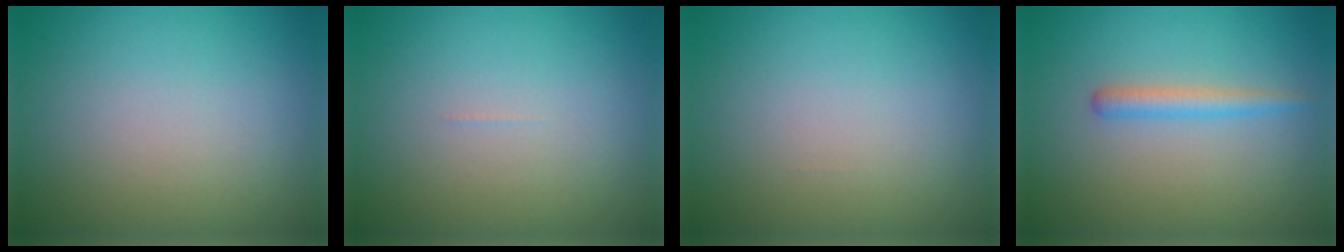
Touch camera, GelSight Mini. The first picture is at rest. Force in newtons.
{"total": 0.0}
{"total": 0.0}
{"total": 1.7, "press": 1.7, "slide": 0.2}